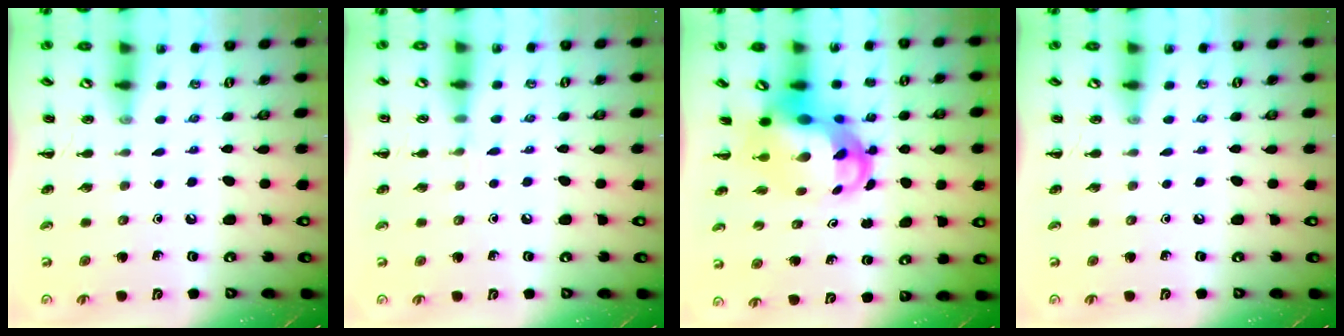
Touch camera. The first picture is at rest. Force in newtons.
{"total": 3.8, "press": 3.6, "slide": 1.2}
{"total": 7.1, "press": 6.8, "slide": 1.9}
{"total": 0.0}